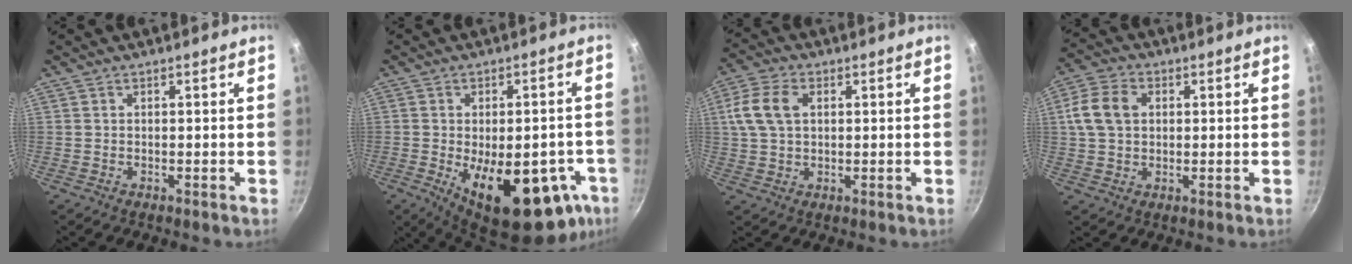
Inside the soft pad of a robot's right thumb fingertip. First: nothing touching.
{"total": 22.8, "force": [-7.7, 11.0, 18.5], "torque": [-0.213, 0.002, -0.089]}
{"total": 8.5, "force": [1.9, 5.6, 6.1], "torque": [-0.118, 0.011, 0.031]}
{"total": 8.5, "force": [1.5, 6.2, 5.5], "torque": [-0.098, 0.010, 0.019]}